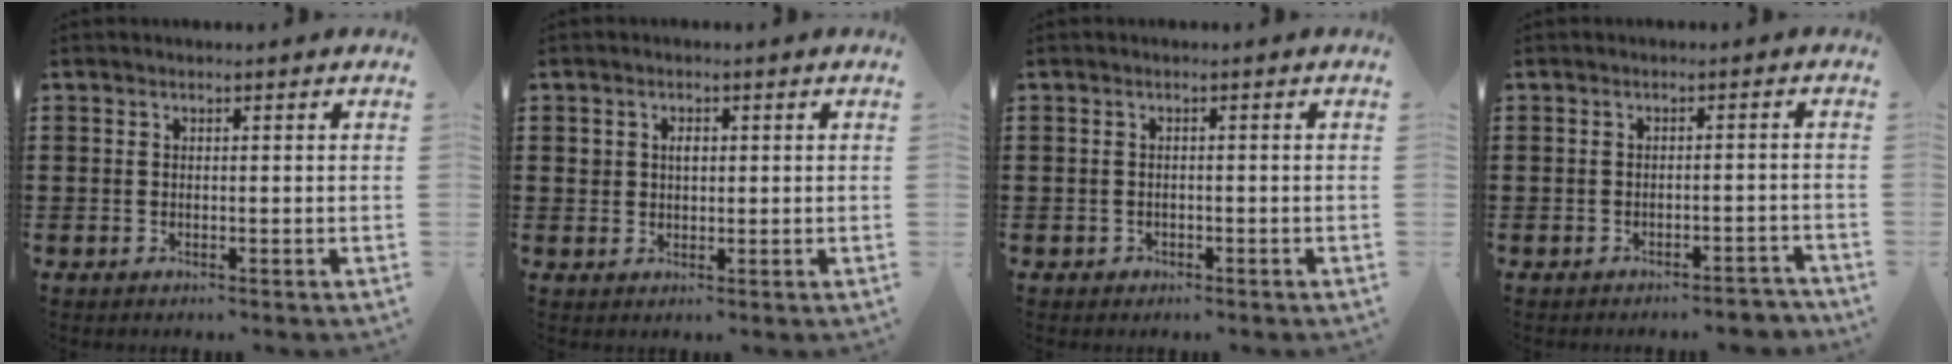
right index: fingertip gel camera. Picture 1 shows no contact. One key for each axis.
{"total": 1.8, "fx": 0.5, "fy": 1.3, "fz": 1.1, "tx": -0.026, "ty": 0.010, "tz": 0.007}
{"total": 1.2, "fx": -0.9, "fy": 0.9, "fz": 0.1, "tx": -0.006, "ty": 0.003, "tz": -0.021}
{"total": 2.3, "fx": -2.2, "fy": 0.0, "fz": 0.6, "tx": -0.014, "ty": -0.001, "tz": -0.046}